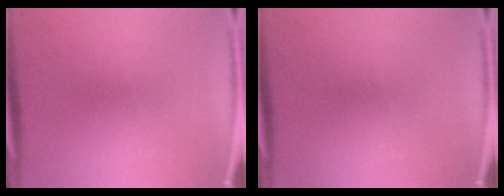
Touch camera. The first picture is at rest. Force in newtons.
{"total": 0.0}